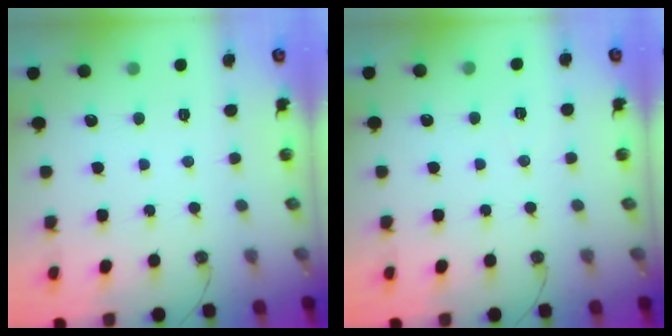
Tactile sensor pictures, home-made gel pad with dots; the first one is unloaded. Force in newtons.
{"total": 3.8, "press": 3.0, "slide": 2.3}